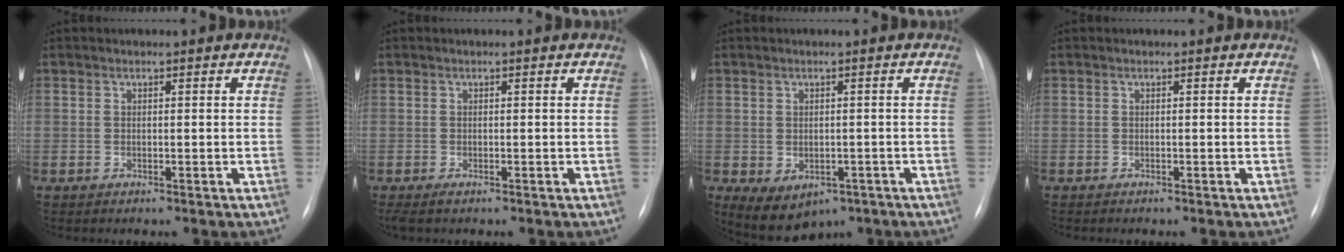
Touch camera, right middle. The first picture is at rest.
{"total": 1.1, "force": [-0.7, 0.3, 0.8], "torque": [-0.011, -0.003, -0.011]}
{"total": 7.2, "force": [-3.8, 4.8, 3.8], "torque": [-0.059, 0.008, -0.042]}
{"total": 0.0}